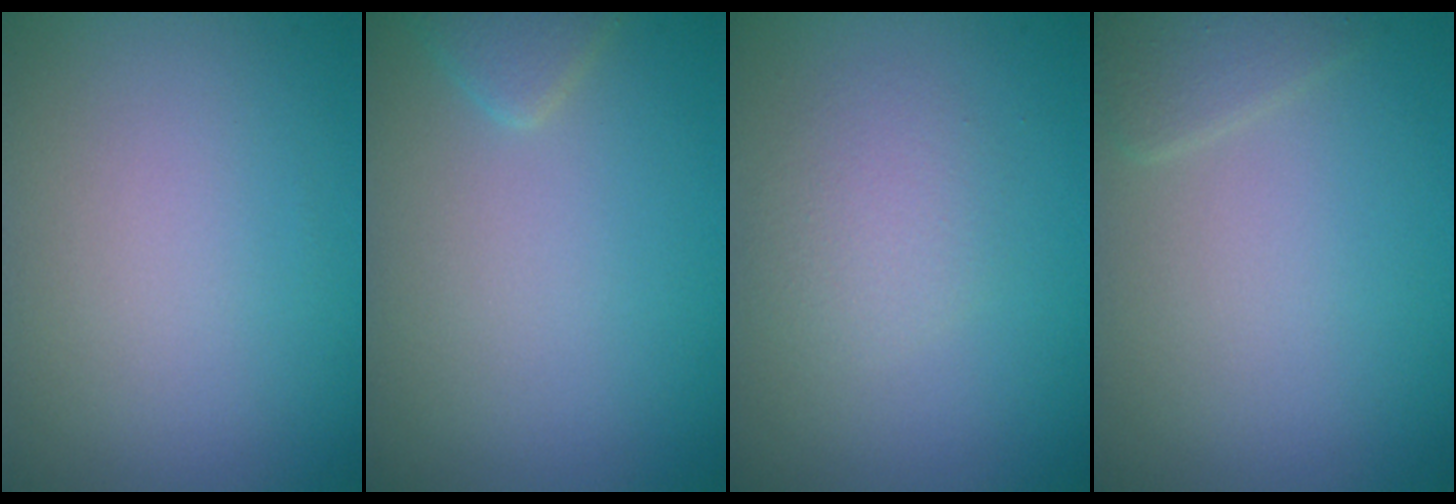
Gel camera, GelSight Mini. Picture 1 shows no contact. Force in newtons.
{"total": 1.5, "press": 1.5, "slide": 0.2}
{"total": 2.0, "press": 2.0, "slide": 0.2}
{"total": 1.4, "press": 1.3, "slide": 0.1}